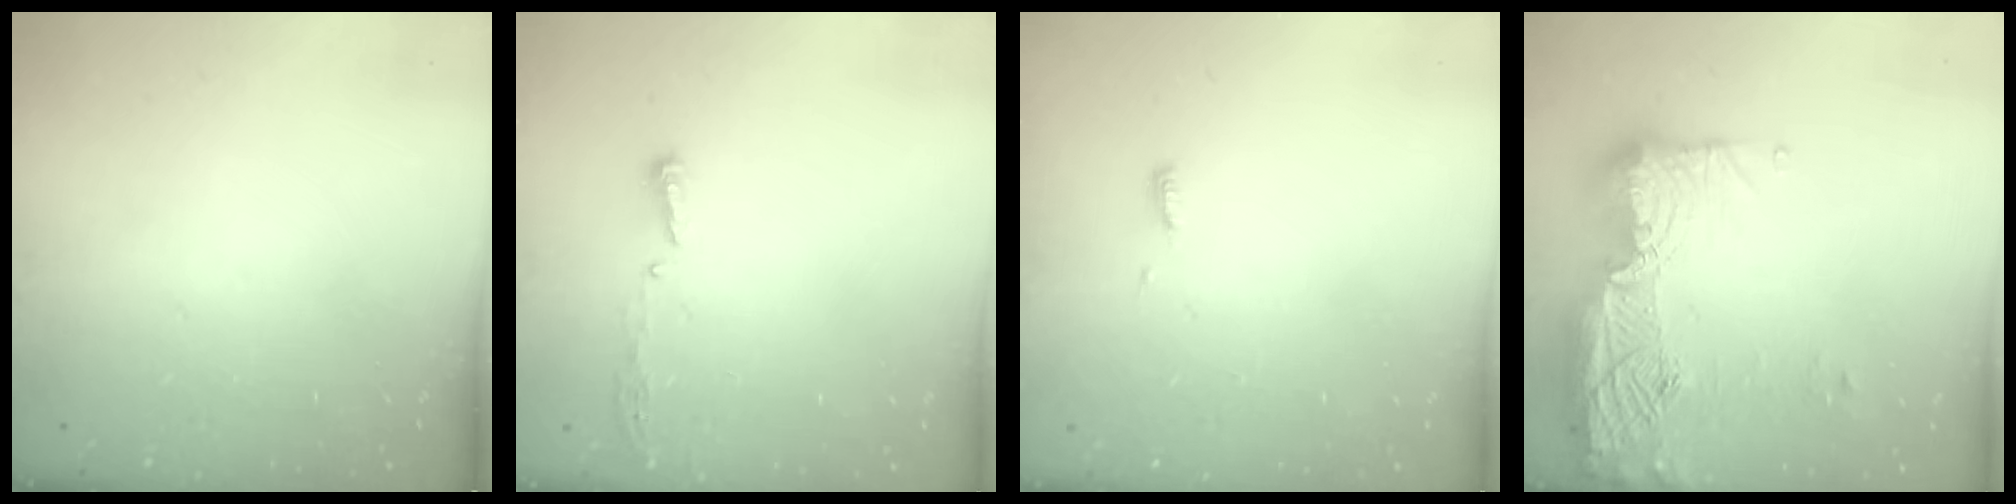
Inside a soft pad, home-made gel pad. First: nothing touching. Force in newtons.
{"total": 3.8, "press": 3.8, "slide": 0.4}
{"total": 3.9, "press": 3.9, "slide": 0.5}
{"total": 21.5, "press": 20.4, "slide": 6.7}